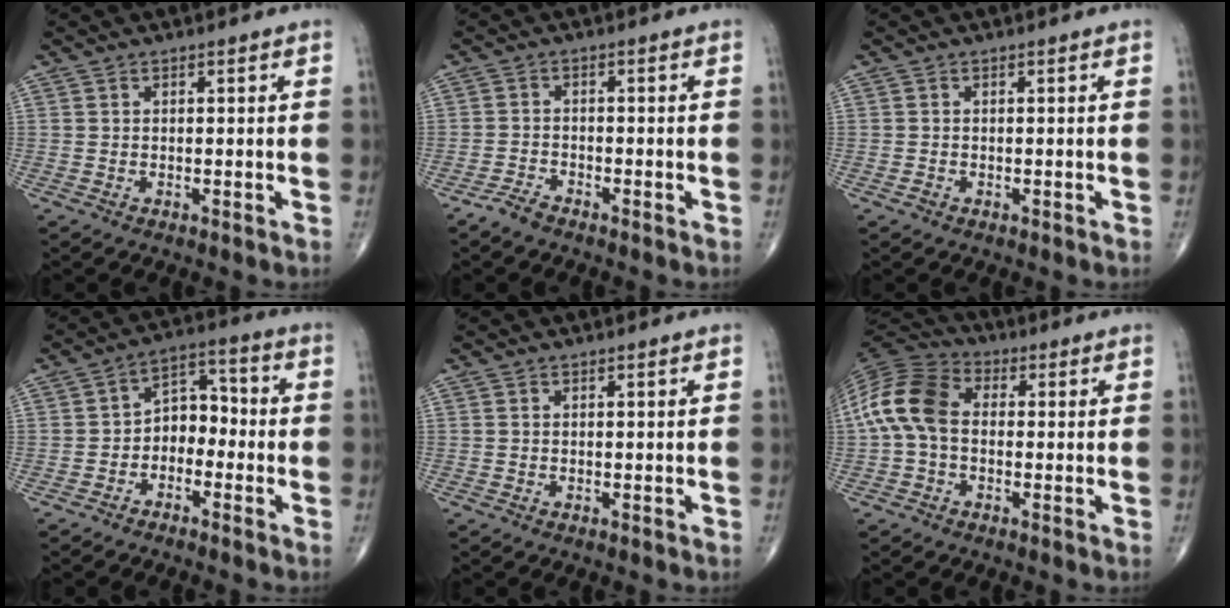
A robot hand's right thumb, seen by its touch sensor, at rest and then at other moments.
{"total": 2.5, "force": [-2.2, 0.7, 0.9], "torque": [-0.023, 0.004, -0.046]}
{"total": 0.6, "force": [-0.4, 0.5, 0.1], "torque": [-0.001, 0.004, -0.008]}
{"total": 6.9, "force": [-2.1, 4.9, 4.4], "torque": [-0.040, 0.042, -0.051]}
{"total": 0.0}
{"total": 11.6, "force": [0.0, 7.9, 8.5], "torque": [-0.168, 0.031, -0.015]}